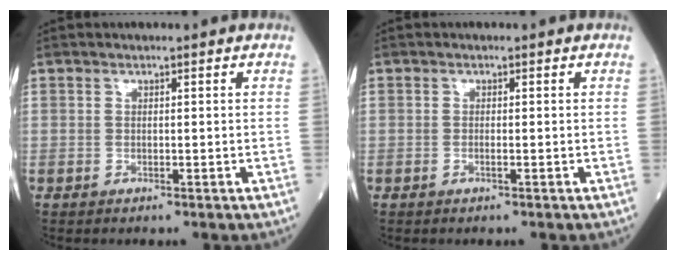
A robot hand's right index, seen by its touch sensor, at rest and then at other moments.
{"total": 0.5, "force": [-0.2, 0.0, 0.5], "torque": [-0.011, 0.000, -0.005]}